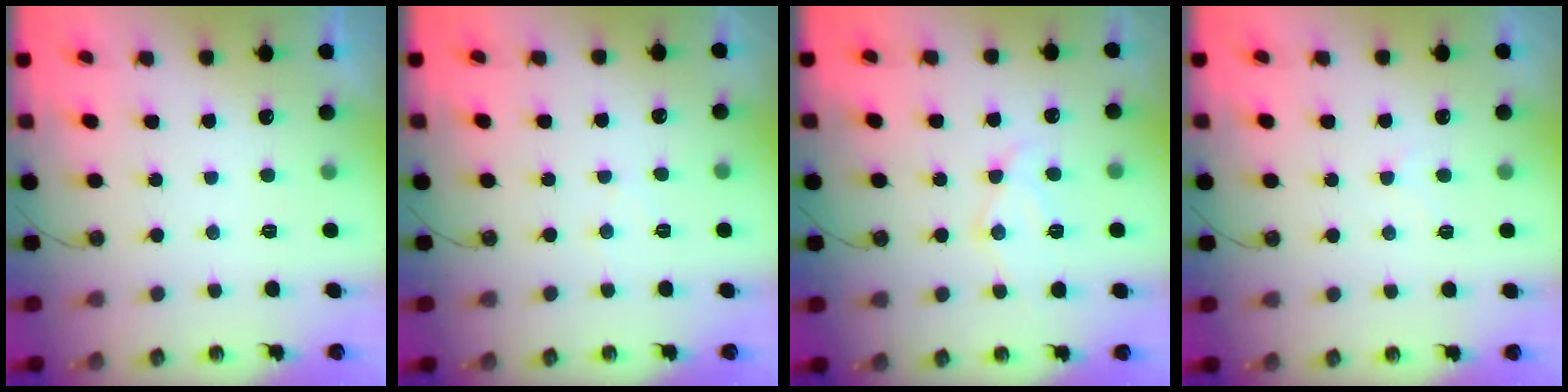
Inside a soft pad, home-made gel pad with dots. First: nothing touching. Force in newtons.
{"total": 4.4, "press": 4.4, "slide": 0.6}
{"total": 11.6, "press": 11.6, "slide": 0.8}
{"total": 6.7, "press": 6.7, "slide": 0.8}